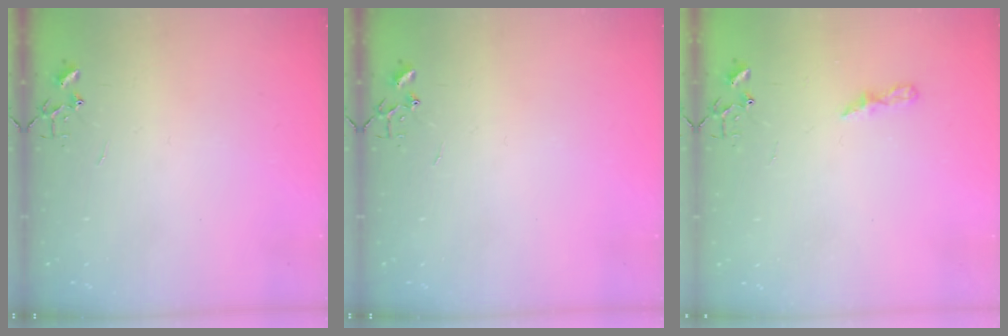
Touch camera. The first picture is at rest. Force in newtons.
{"total": 0.0}
{"total": 5.3, "press": 5.3, "slide": 0.6}